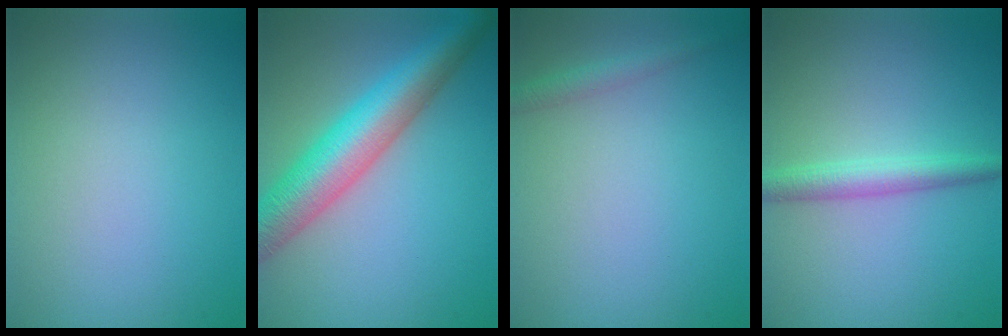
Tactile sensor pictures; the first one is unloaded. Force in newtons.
{"total": 8.1, "press": 8.1, "slide": 0.2}
{"total": 1.4, "press": 1.4, "slide": 0.1}
{"total": 2.7, "press": 2.7, "slide": 0.1}